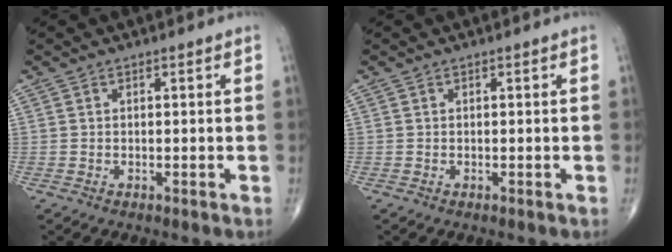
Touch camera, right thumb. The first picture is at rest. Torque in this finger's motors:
{"motor_torque": [-0.06, -0.02, 0.03, 0.03, 0.00]}